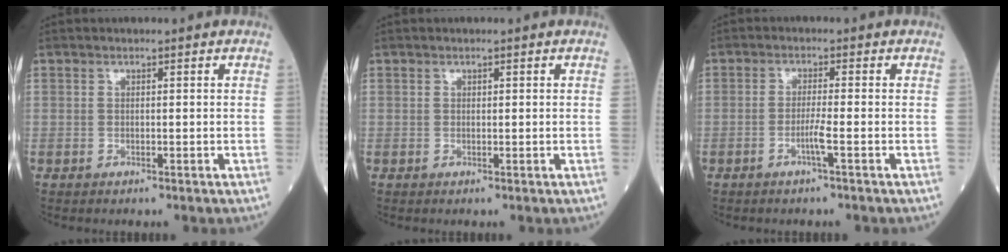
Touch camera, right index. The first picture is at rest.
{"total": 0.0}
{"total": 2.7, "force": [-1.2, -0.5, 2.4], "torque": [-0.049, -0.004, -0.026]}